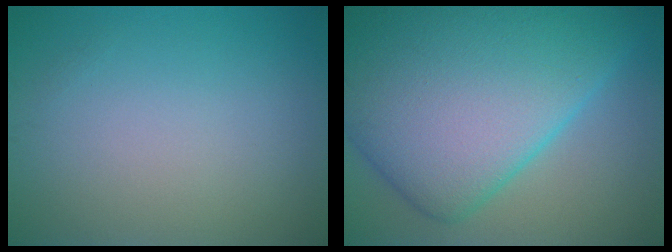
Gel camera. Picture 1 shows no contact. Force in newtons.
{"total": 16.2, "press": 16.2, "slide": 0.3}